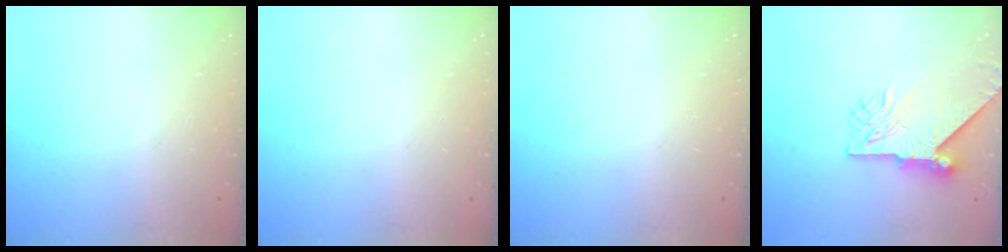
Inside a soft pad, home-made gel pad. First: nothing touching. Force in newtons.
{"total": 0.0}
{"total": 0.0}
{"total": 9.5, "press": 9.4, "slide": 1.1}